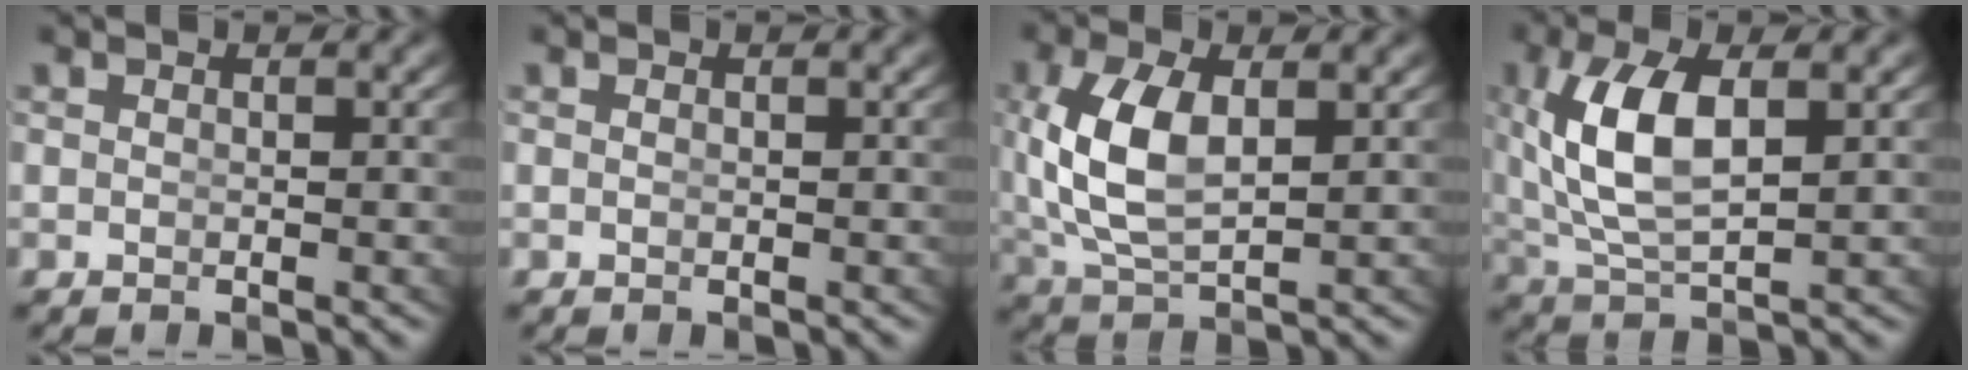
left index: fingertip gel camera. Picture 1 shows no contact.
{"total": 0.0}
{"total": 6.0, "force": [0.6, 3.2, 5.0], "torque": [-0.122, -0.019, 0.030]}
{"total": 5.9, "force": [1.1, 2.5, 5.3], "torque": [-0.125, -0.017, 0.038]}